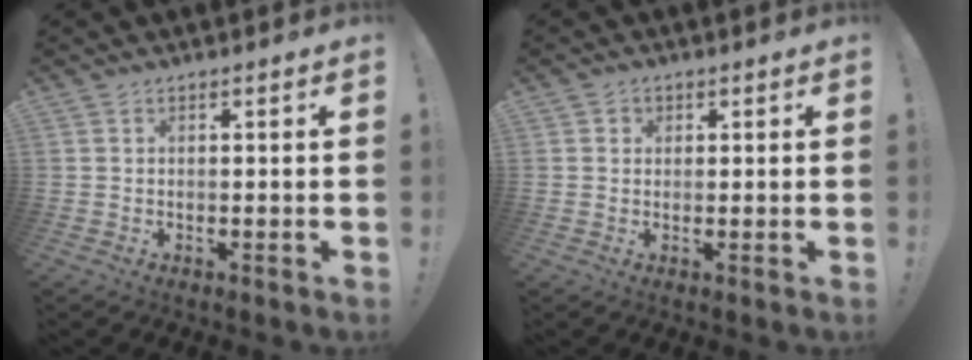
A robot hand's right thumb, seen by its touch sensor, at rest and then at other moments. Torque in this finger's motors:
{"motor_torque": [0.36, 0.49, 0.43, -0.09, -0.06]}